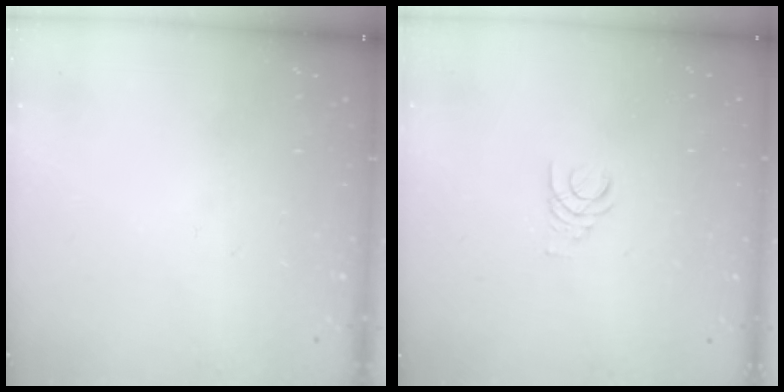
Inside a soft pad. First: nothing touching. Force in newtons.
{"total": 1.4, "press": 1.4, "slide": 0.2}